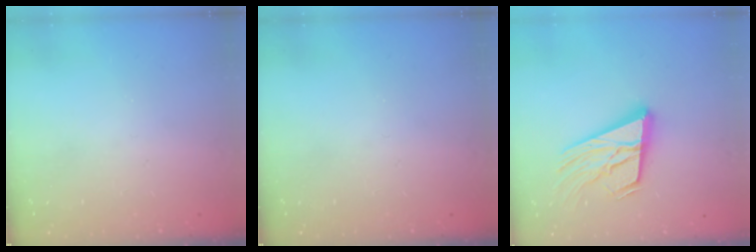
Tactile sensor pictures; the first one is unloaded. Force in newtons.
{"total": 0.0}
{"total": 20.4, "press": 19.9, "slide": 4.5}